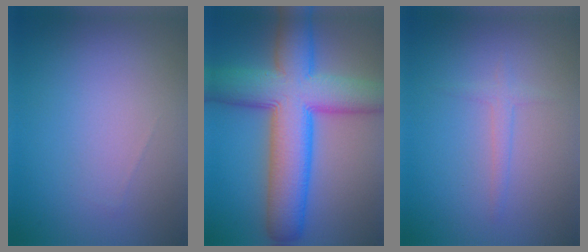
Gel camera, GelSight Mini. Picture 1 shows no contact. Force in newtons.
{"total": 12.3, "press": 12.3, "slide": 0.3}
{"total": 1.2, "press": 1.2, "slide": 0.1}